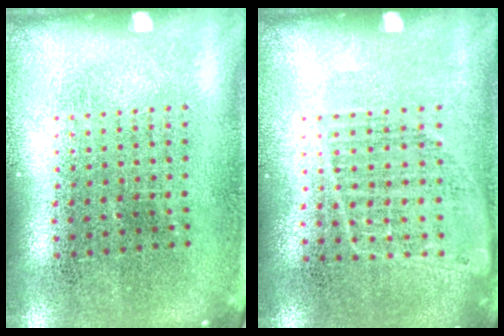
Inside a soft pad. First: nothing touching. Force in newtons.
{"total": 0.9, "press": 0.9, "slide": 0.3}